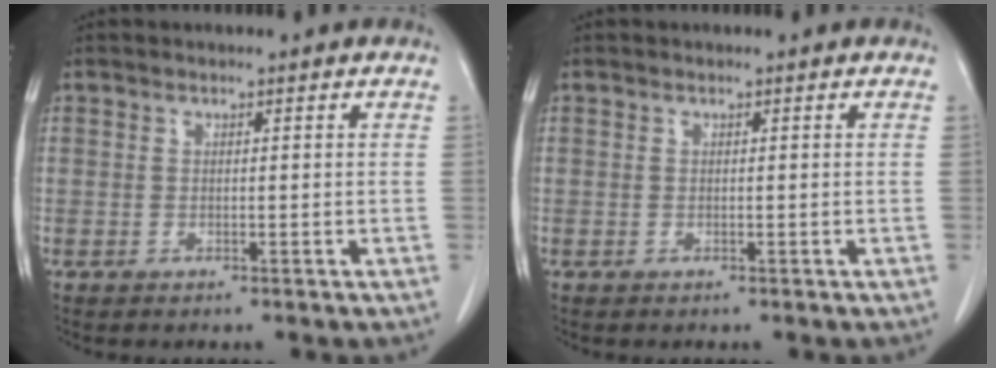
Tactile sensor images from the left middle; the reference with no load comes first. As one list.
[{"total": 0.0}]